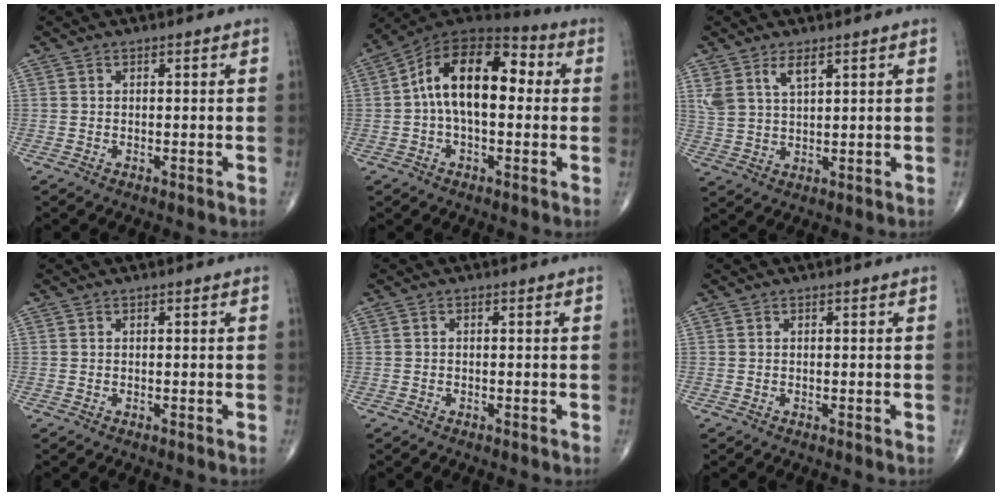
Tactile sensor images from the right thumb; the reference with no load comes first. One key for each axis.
{"total": 16.3, "fx": 1.5, "fy": 8.9, "fz": 13.5, "tx": -0.209, "ty": 0.046, "tz": 0.013}
{"total": 5.5, "fx": 3.2, "fy": 2.3, "fz": 3.8, "tx": -0.076, "ty": -0.013, "tz": 0.070}
{"total": 0.0}
{"total": 0.0}
{"total": 0.0}